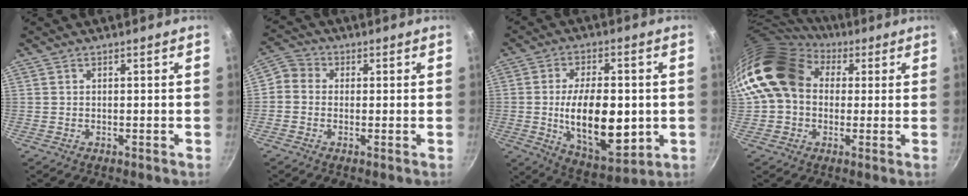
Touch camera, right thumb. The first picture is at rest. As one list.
[{"total": 4.1, "force": [-0.4, 3.7, 1.7], "torque": [-0.018, 0.013, -0.029]}, {"total": 17.9, "force": [-1.5, 9.1, 15.3], "torque": [-0.226, -0.013, -0.013]}, {"total": 16.4, "force": [3.1, 13.1, 9.4], "torque": [-0.149, 0.035, 0.044]}]